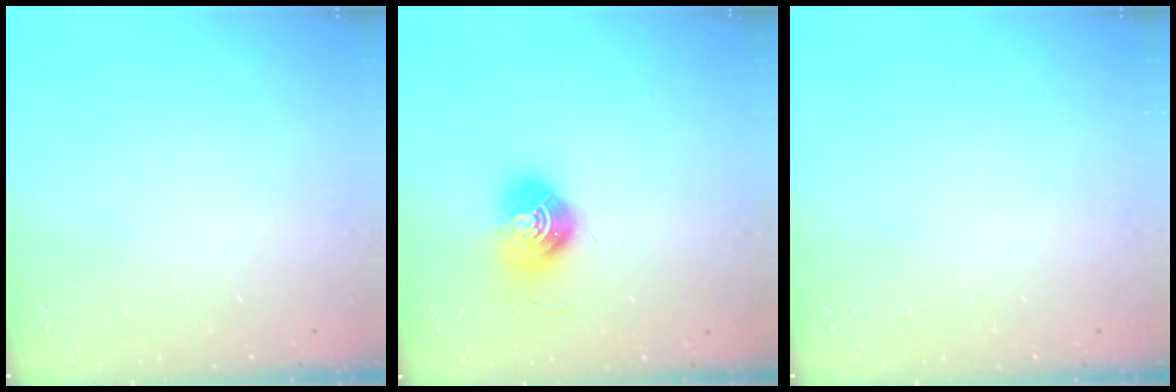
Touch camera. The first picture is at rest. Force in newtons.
{"total": 10.0, "press": 10.0, "slide": 0.4}
{"total": 0.0}